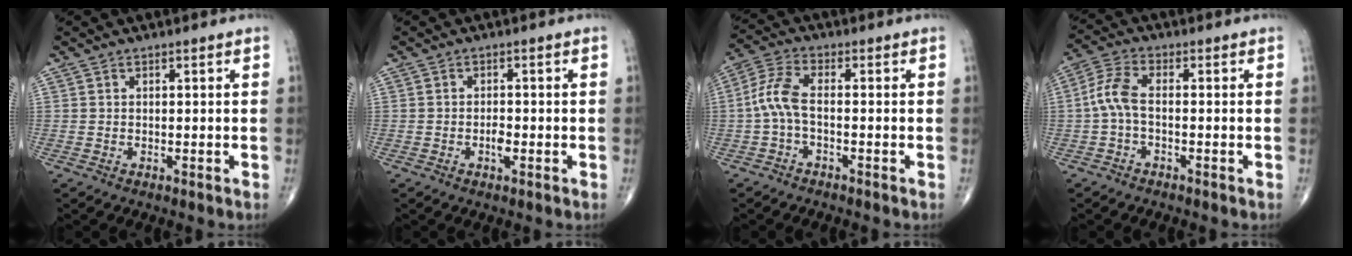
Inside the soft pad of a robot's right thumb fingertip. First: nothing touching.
{"total": 1.9, "force": [-0.7, 0.8, 1.6], "torque": [-0.023, 0.001, -0.014]}
{"total": 6.0, "force": [-1.0, 2.2, 5.5], "torque": [-0.133, 0.022, -0.030]}
{"total": 5.5, "force": [-0.8, 2.3, 4.9], "torque": [-0.117, 0.018, -0.026]}